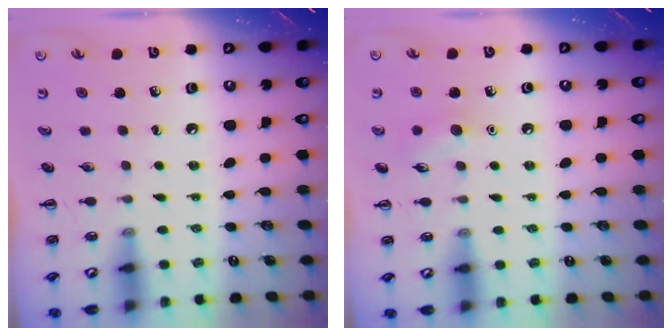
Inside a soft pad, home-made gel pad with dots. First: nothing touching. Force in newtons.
{"total": 8.1, "press": 7.9, "slide": 1.8}